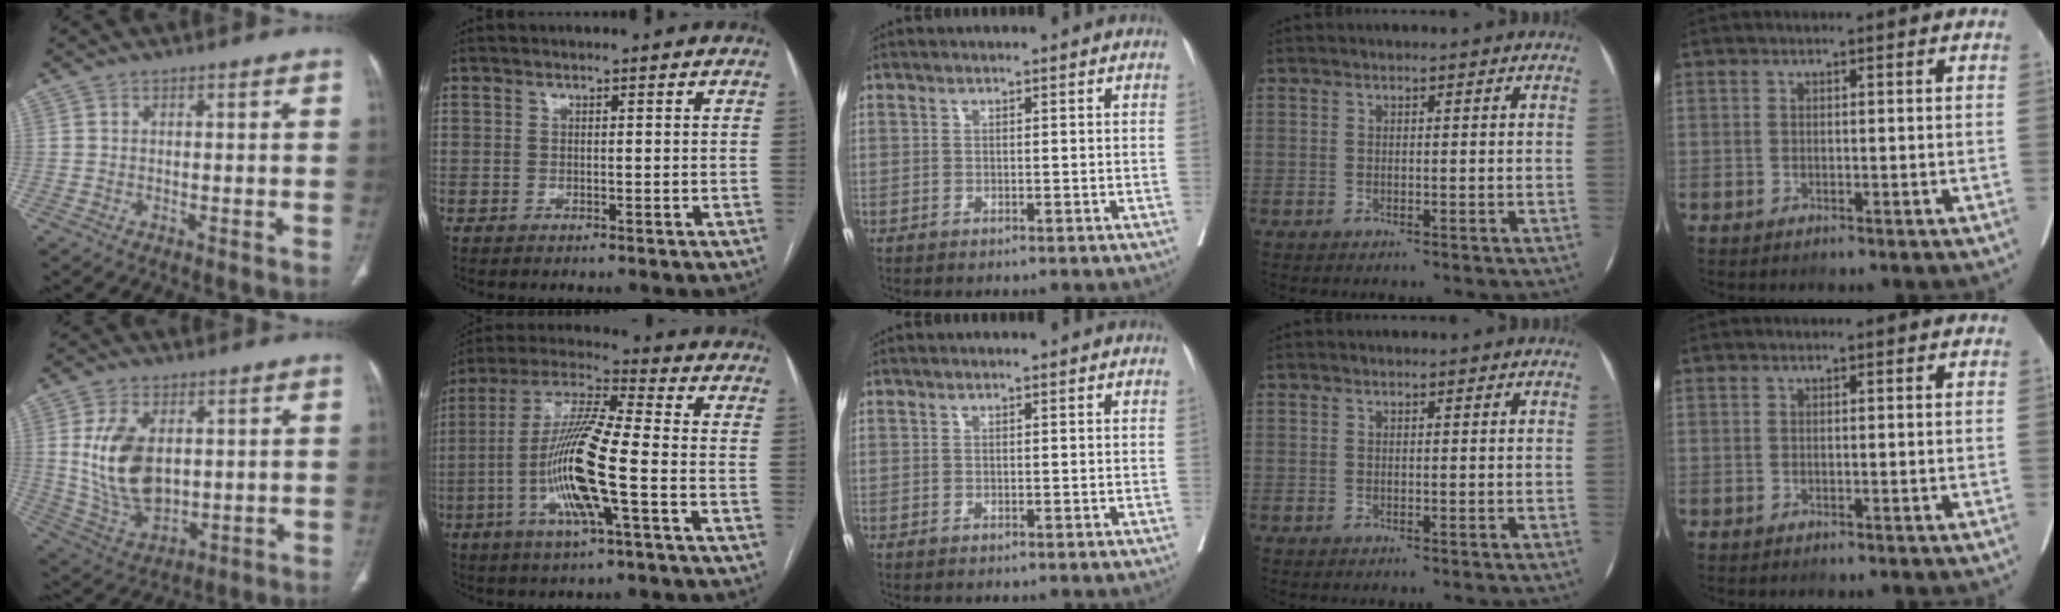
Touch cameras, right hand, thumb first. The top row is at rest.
{"thumb": {"total": 14.2, "force": [2.1, 8.8, 10.9], "torque": [-0.190, -0.014, 0.056]}, "index": {"total": 14.7, "force": [-3.7, 1.0, 14.2], "torque": [-0.288, -0.004, -0.076]}}